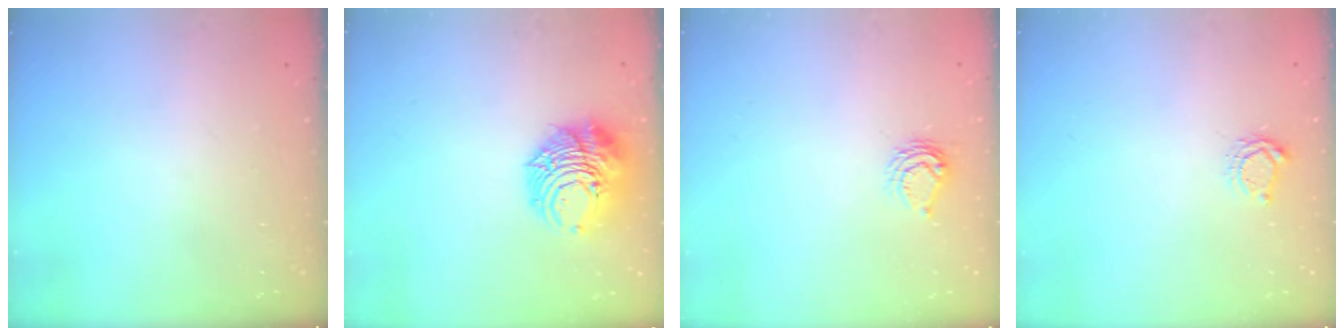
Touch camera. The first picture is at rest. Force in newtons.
{"total": 10.6, "press": 10.5, "slide": 1.2}
{"total": 5.8, "press": 5.8, "slide": 0.7}
{"total": 5.4, "press": 5.3, "slide": 0.6}